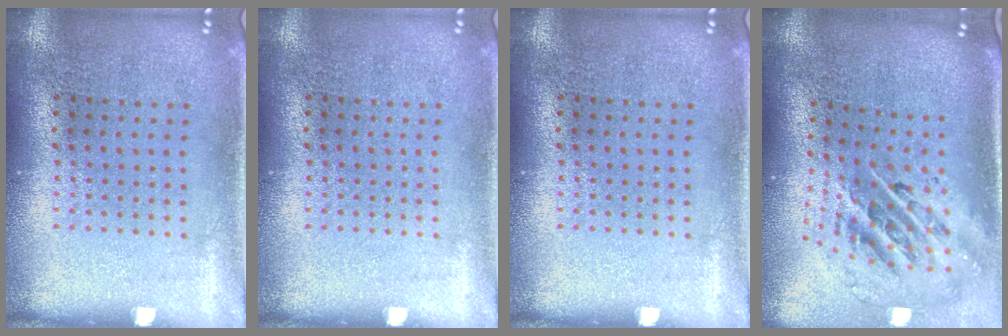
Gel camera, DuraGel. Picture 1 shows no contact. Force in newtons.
{"total": 0.0}
{"total": 0.0}
{"total": 2.6, "press": 1.8, "slide": 2.0}